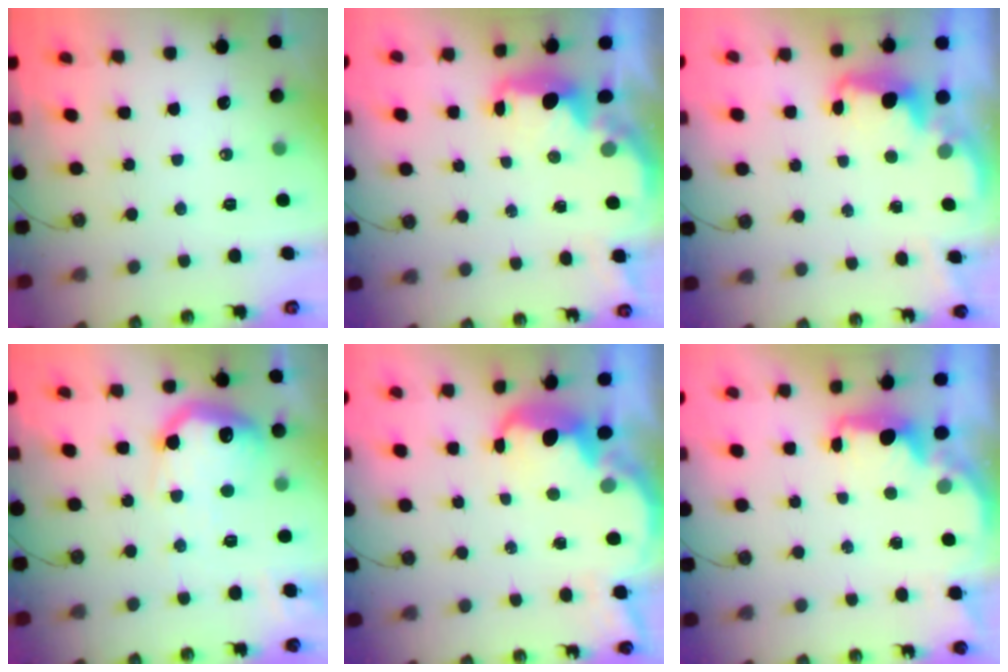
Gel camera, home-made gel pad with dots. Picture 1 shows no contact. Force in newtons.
{"total": 2.8, "press": 2.7, "slide": 0.4}
{"total": 2.4, "press": 2.3, "slide": 0.5}
{"total": 18.2, "press": 18.2, "slide": 1.1}
{"total": 6.3, "press": 6.3, "slide": 0.9}
{"total": 2.2, "press": 2.1, "slide": 0.6}